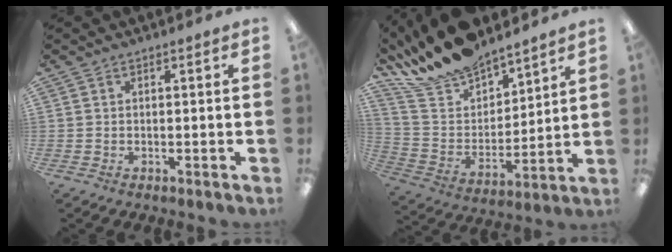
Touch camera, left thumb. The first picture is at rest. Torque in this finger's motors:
{"motor_torque": [1.17, -0.82, 1.39, -1.38, 0.22]}